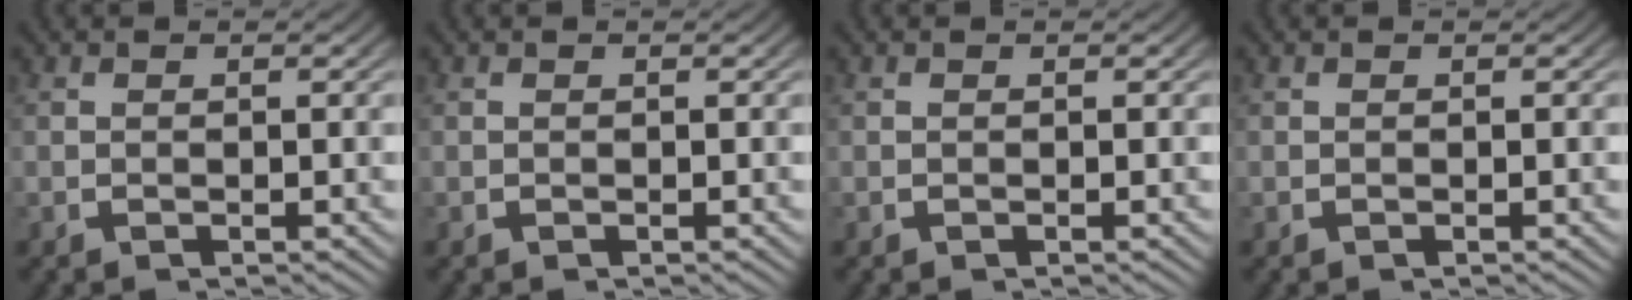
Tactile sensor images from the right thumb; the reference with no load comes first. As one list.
[{"total": 0.0}, {"total": 0.0}, {"total": 0.0}]